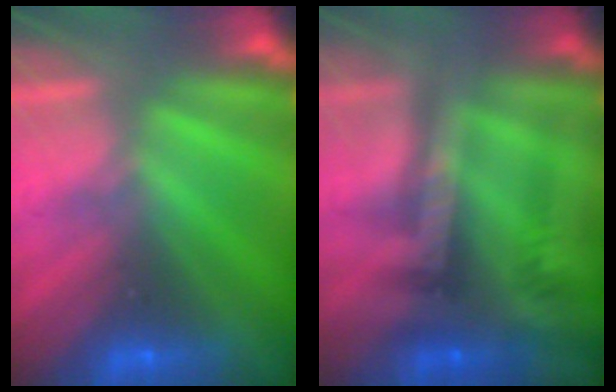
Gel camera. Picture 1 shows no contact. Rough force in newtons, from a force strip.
{"total": 2.4}